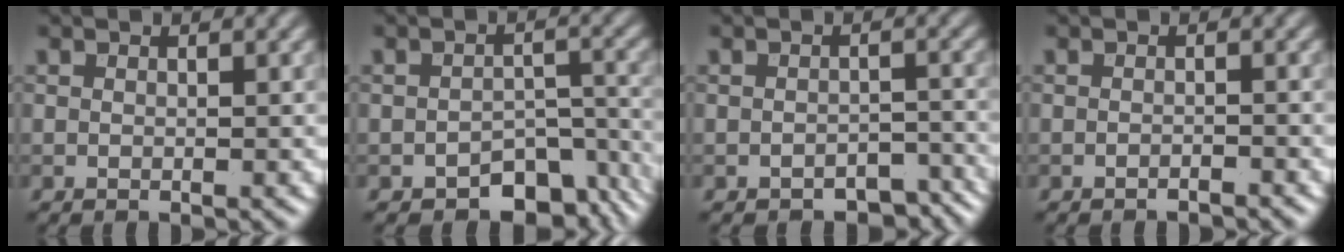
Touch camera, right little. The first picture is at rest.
{"total": 6.0, "force": [-4.0, 3.5, 2.7], "torque": [-0.017, -0.015, -0.055]}
{"total": 3.1, "force": [-2.5, 1.4, 1.1], "torque": [-0.009, -0.004, -0.030]}
{"total": 0.9, "force": [-0.9, 0.1, 0.3], "torque": [-0.001, 0.003, -0.016]}